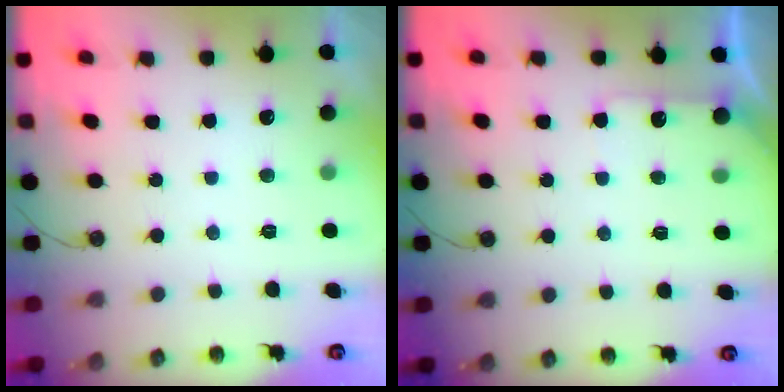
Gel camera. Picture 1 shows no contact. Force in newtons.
{"total": 4.9, "press": 4.9, "slide": 0.4}